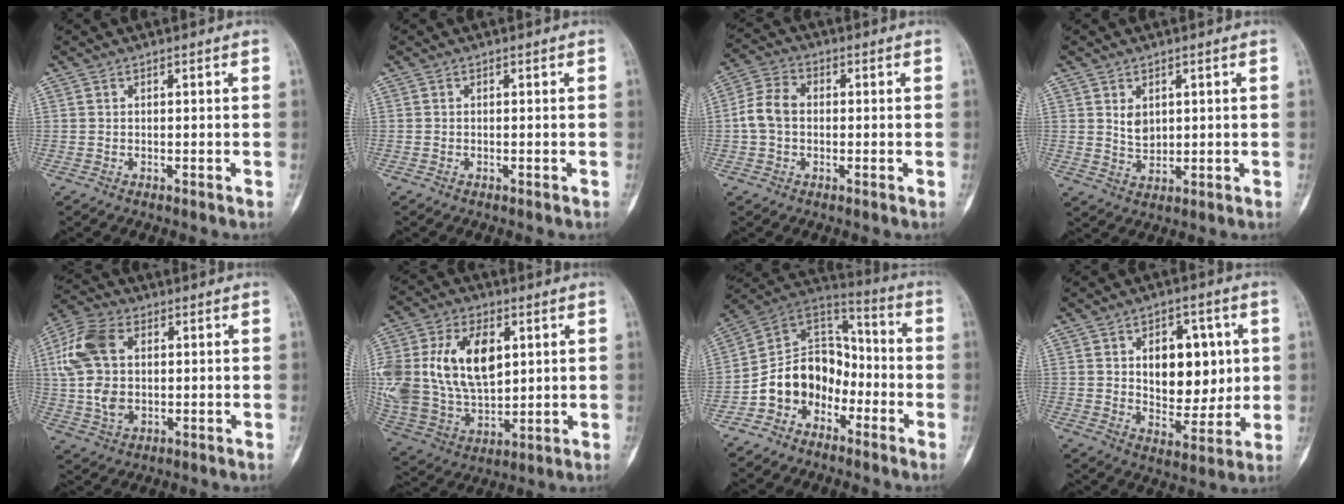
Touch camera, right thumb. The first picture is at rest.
{"total": 0.0}
{"total": 6.8, "force": [-0.3, 5.1, 4.5], "torque": [-0.082, 0.021, -0.015]}
{"total": 3.8, "force": [1.2, 2.8, 2.3], "torque": [-0.021, -0.013, 0.029]}
{"total": 13.5, "force": [2.3, 8.9, 9.8], "torque": [-0.198, 0.012, 0.042]}
{"total": 23.1, "force": [4.9, 14.8, 17.0], "torque": [-0.343, -0.003, 0.102]}
{"total": 13.6, "force": [-5.7, 10.7, 6.2], "torque": [-0.068, 0.089, -0.115]}
{"total": 14.3, "force": [2.6, 9.1, 10.7], "torque": [-0.094, -0.014, 0.045]}